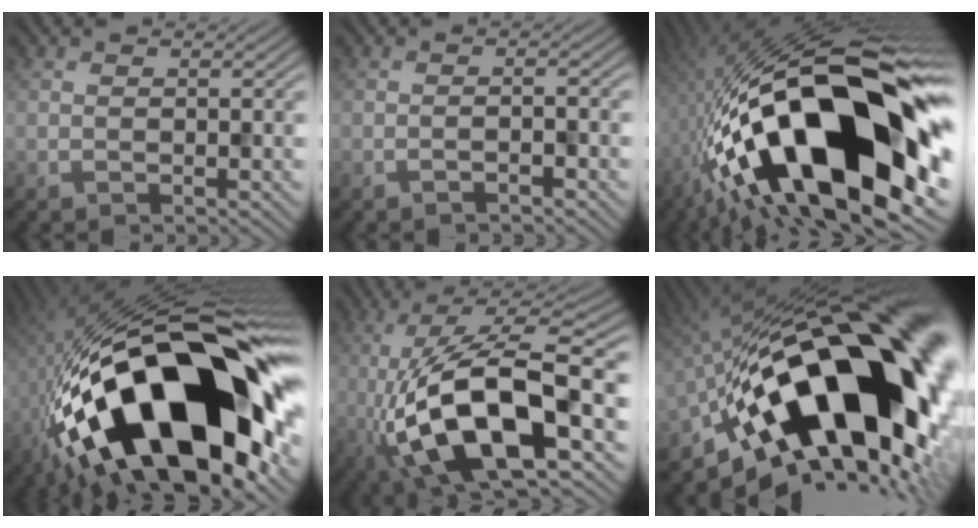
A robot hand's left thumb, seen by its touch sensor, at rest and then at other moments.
{"total": 1.1, "force": [-0.9, -0.1, 0.7], "torque": [-0.009, 0.005, -0.020]}
{"total": 23.3, "force": [-4.5, 9.3, 20.9], "torque": [-0.399, 0.011, -0.085]}
{"total": 23.3, "force": [-6.3, 10.5, 19.8], "torque": [-0.364, -0.004, -0.106]}
{"total": 15.9, "force": [-5.1, 5.4, 14.1], "torque": [-0.259, 0.006, -0.096]}
{"total": 22.2, "force": [-4.2, 10.9, 18.9], "torque": [-0.318, -0.003, -0.081]}